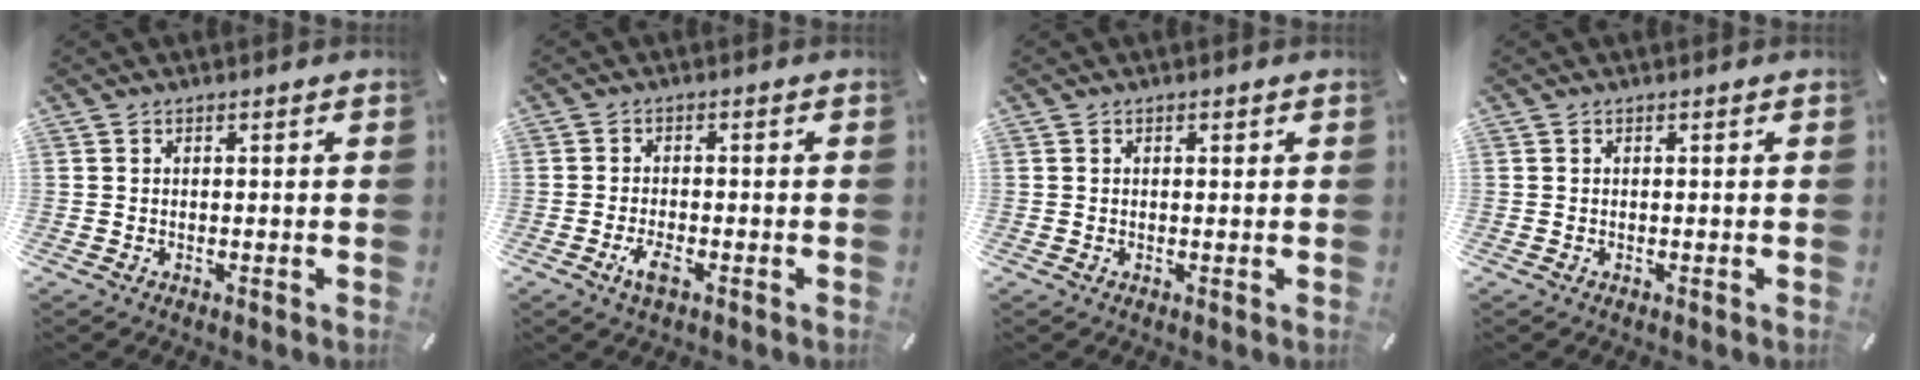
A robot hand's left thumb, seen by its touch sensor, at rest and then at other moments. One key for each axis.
{"total": 3.7, "fx": -1.9, "fy": 1.4, "fz": 2.8, "tx": -0.063, "ty": 0.001, "tz": -0.037}
{"total": 0.7, "fx": 0.2, "fy": 0.5, "fz": 0.5, "tx": -0.010, "ty": 0.003, "tz": 0.002}
{"total": 0.0}